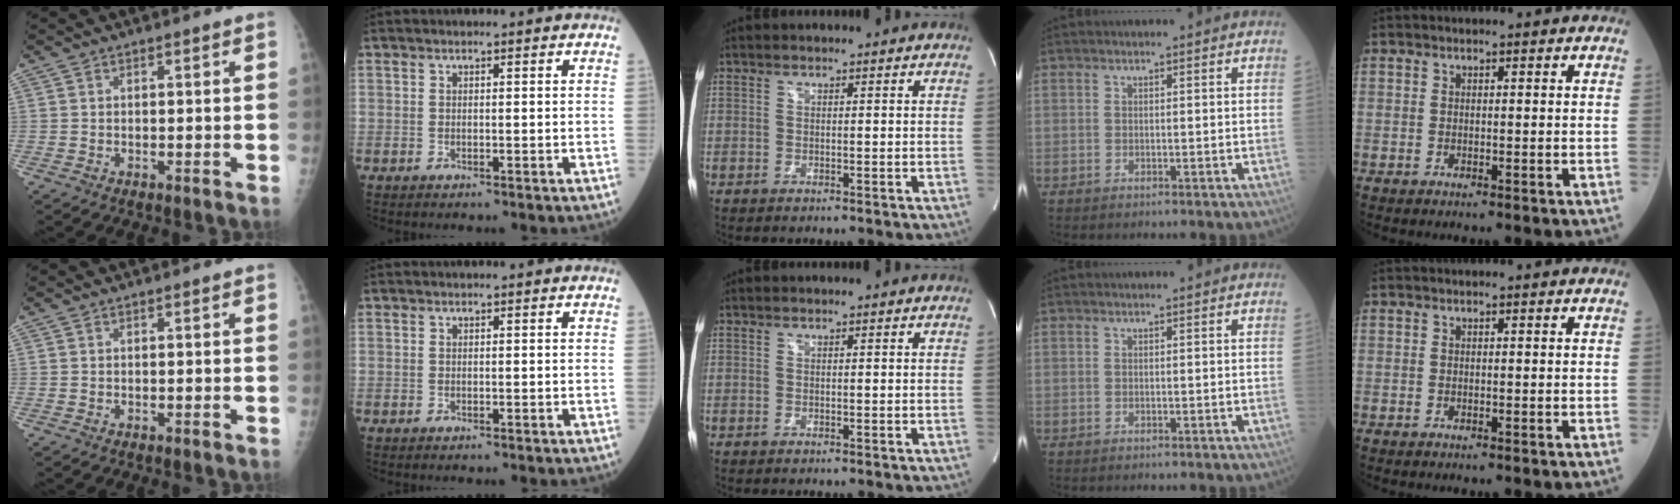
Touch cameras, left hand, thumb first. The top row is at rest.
{}